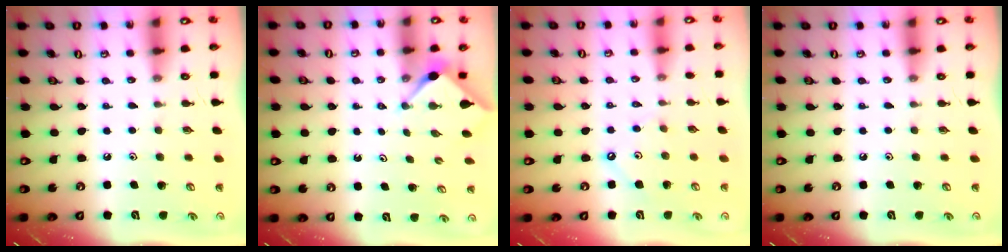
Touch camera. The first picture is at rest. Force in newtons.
{"total": 2.9, "press": 2.9, "slide": 0.2}
{"total": 2.1, "press": 2.1, "slide": 0.4}
{"total": 0.0}